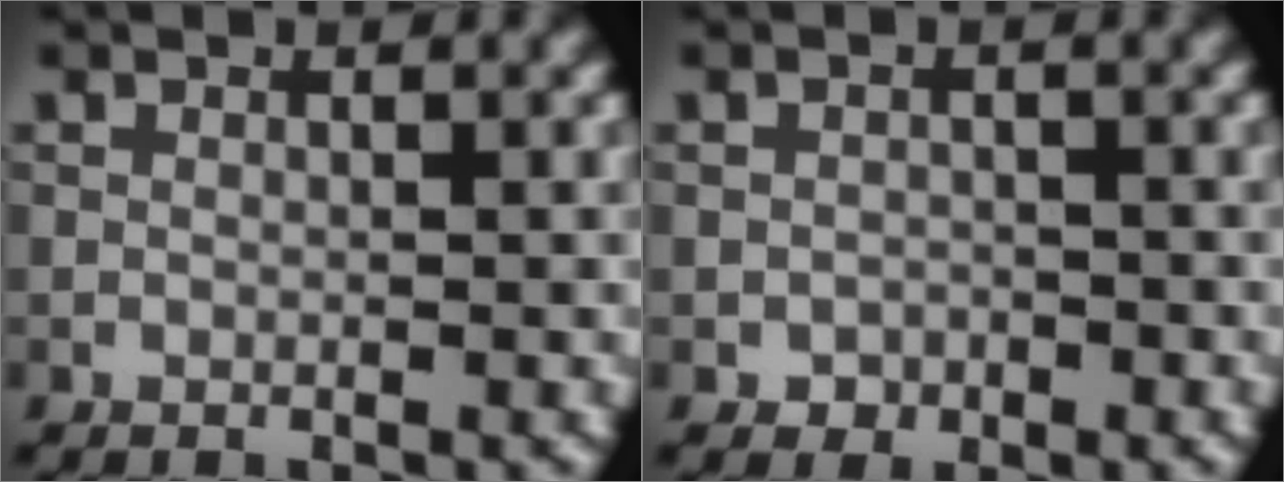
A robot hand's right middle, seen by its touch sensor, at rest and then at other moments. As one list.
[{"total": 1.3, "force": [-0.6, 1.1, 0.4], "torque": [-0.001, -0.002, -0.012]}]